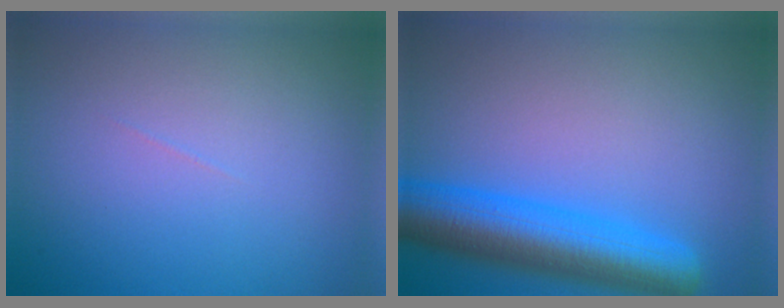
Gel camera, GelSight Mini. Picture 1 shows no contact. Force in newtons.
{"total": 7.6, "press": 7.6, "slide": 0.3}